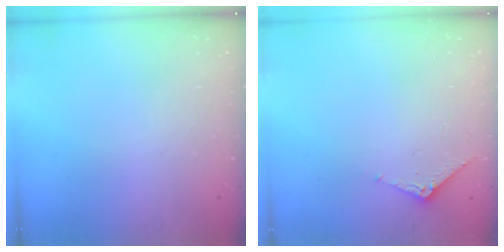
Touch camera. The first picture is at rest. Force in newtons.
{"total": 6.2, "press": 6.1, "slide": 0.6}